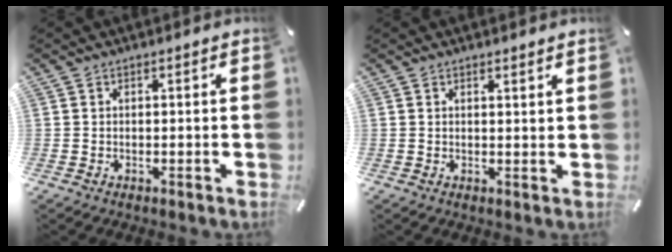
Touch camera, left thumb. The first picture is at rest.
{"total": 1.2, "force": [1.1, 0.0, 0.3], "torque": [-0.007, -0.003, 0.022]}